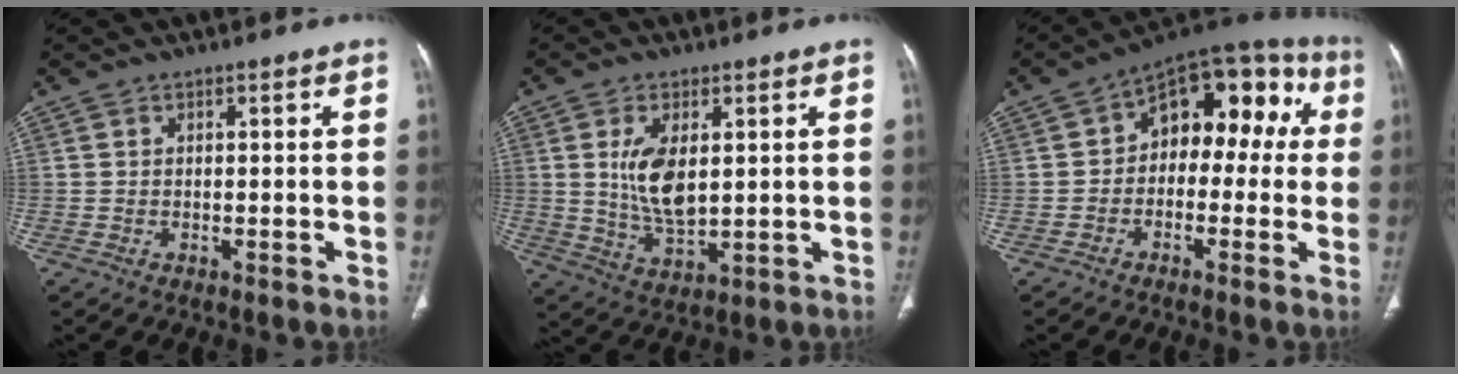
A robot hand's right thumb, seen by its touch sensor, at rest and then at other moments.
{"total": 9.3, "force": [1.8, 4.7, 7.8], "torque": [-0.144, -0.018, 0.045]}
{"total": 15.2, "force": [1.7, 9.4, 11.8], "torque": [-0.099, 0.055, 0.009]}